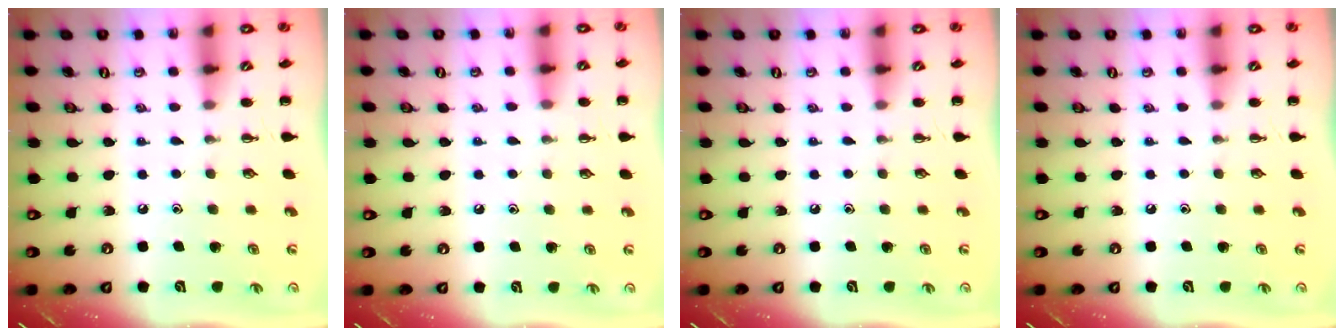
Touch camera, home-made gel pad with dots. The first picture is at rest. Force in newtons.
{"total": 6.4, "press": 6.0, "slide": 2.2}
{"total": 0.0}
{"total": 0.0}